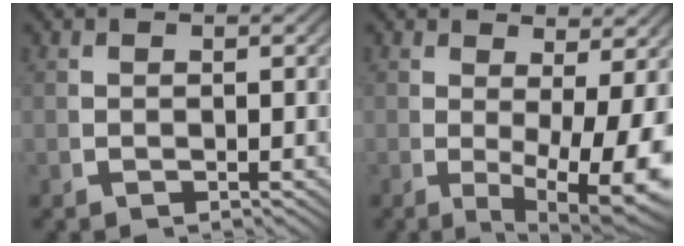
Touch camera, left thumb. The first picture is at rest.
{"total": 7.9, "force": [-0.6, 3.6, 7.0], "torque": [-0.106, -0.031, 0.007]}